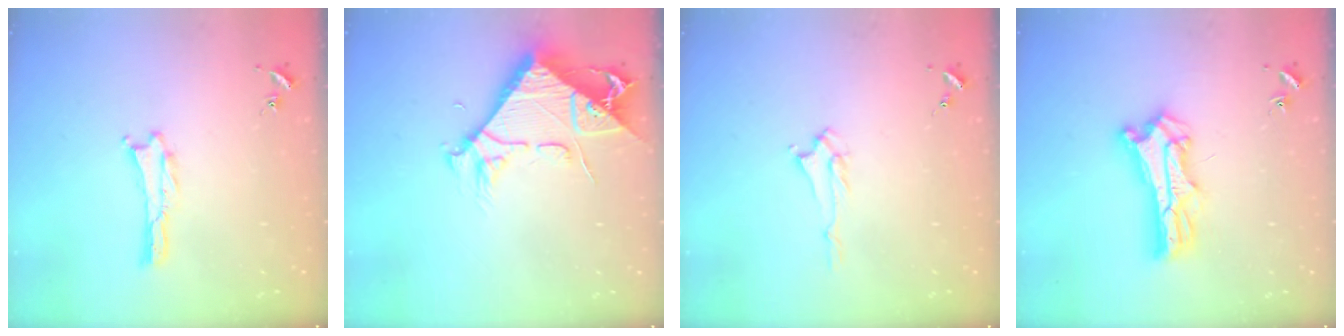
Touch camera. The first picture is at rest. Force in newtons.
{"total": 6.8, "press": 6.8, "slide": 0.9}
{"total": 1.4, "press": 1.4, "slide": 0.3}
{"total": 9.8, "press": 9.7, "slide": 0.7}